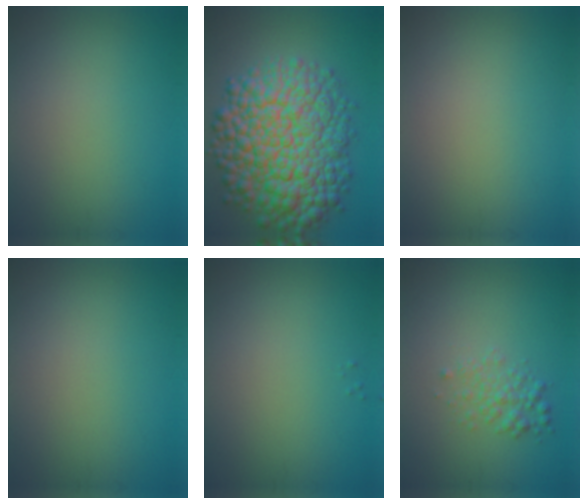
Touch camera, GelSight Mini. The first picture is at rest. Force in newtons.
{"total": 13.6, "press": 13.6, "slide": 0.4}
{"total": 0.0}
{"total": 0.0}
{"total": 0.0}
{"total": 1.9, "press": 1.9, "slide": 0.0}